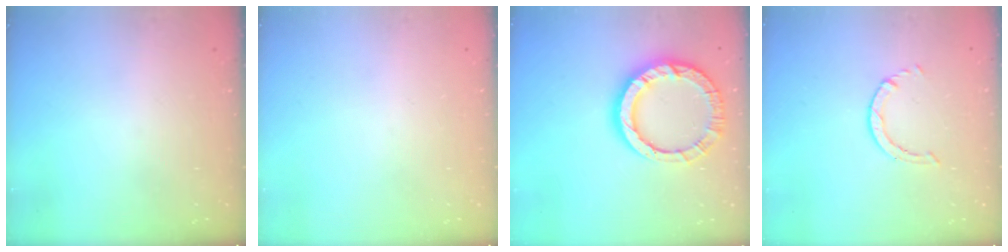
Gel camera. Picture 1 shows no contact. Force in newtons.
{"total": 0.0}
{"total": 14.0, "press": 13.9, "slide": 1.4}
{"total": 0.8, "press": 0.7, "slide": 0.1}